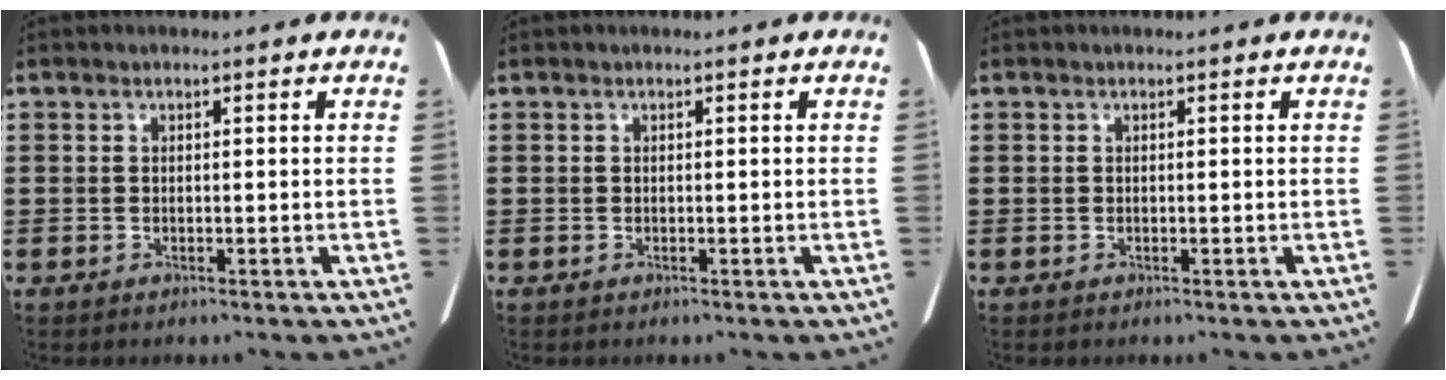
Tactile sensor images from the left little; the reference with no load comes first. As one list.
[{"total": 0.0}, {"total": 0.0}]